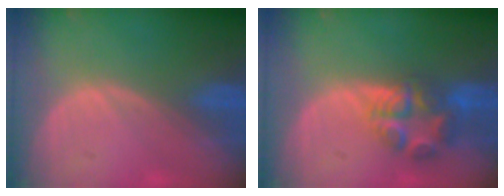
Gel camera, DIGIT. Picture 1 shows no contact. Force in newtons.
{"total": 6.8, "press": 6.5, "slide": 2.1}